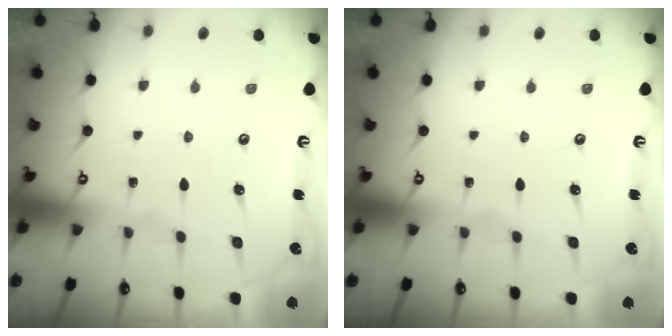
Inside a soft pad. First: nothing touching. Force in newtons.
{"total": 0.0}